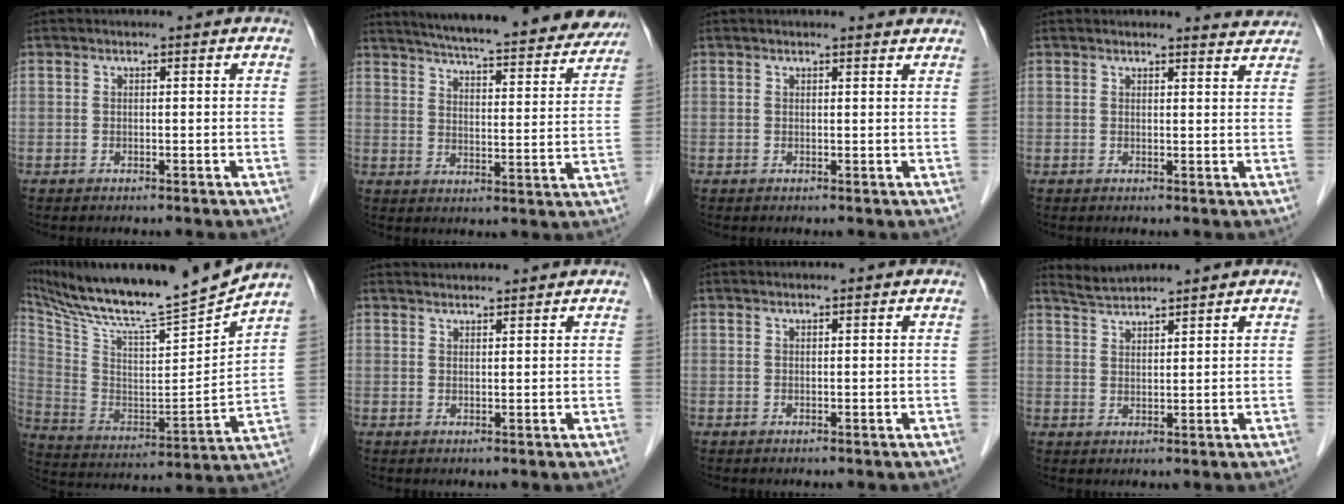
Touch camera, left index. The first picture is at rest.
{"total": 26.8, "force": [24.2, 3.8, 10.9], "torque": [-0.168, -0.036, 0.304]}
{"total": 2.3, "force": [2.2, 0.1, 0.3], "torque": [-0.011, 0.000, 0.020]}
{"total": 3.5, "force": [3.4, 0.2, -0.1], "torque": [-0.003, -0.013, 0.026]}
{"total": 19.5, "force": [17.7, -1.2, 8.0], "torque": [-0.157, -0.048, 0.300]}
{"total": 4.1, "force": [4.0, 0.1, 0.6], "torque": [-0.013, 0.030, 0.063]}
{"total": 1.0, "force": [0.9, -0.1, 0.3], "torque": [-0.010, 0.013, 0.018]}
{"total": 4.3, "force": [4.2, -0.5, 0.8], "torque": [-0.021, 0.021, 0.082]}